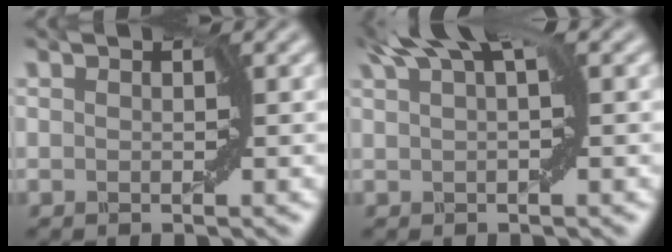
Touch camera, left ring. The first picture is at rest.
{"total": 3.8, "force": [2.1, 0.6, 3.2], "torque": [-0.048, 0.012, 0.028]}